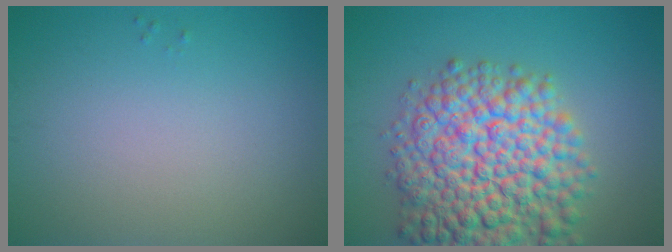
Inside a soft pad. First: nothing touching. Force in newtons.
{"total": 11.7, "press": 11.7, "slide": 0.4}